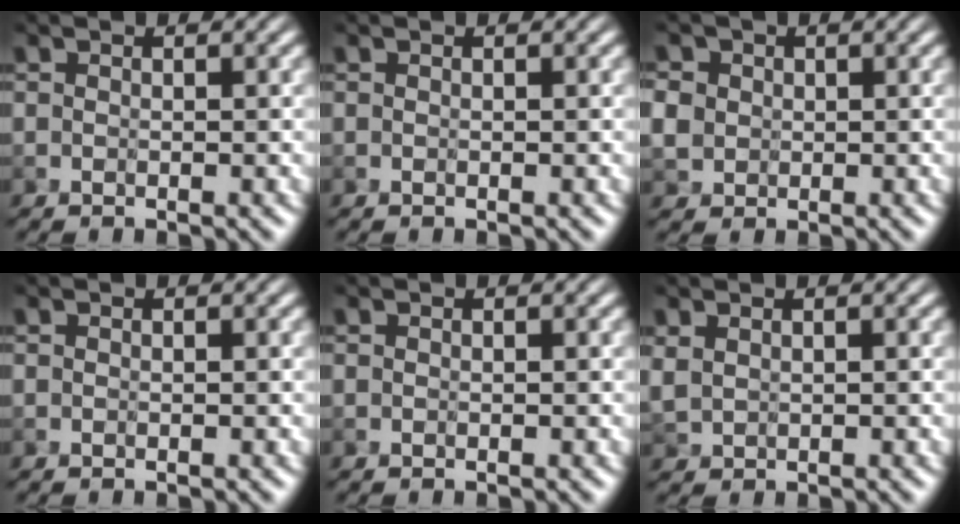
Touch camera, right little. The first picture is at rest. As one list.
[{"total": 0.0}, {"total": 3.2, "force": [0.6, 2.9, 1.3], "torque": [-0.053, 0.014, 0.017]}, {"total": 0.0}, {"total": 0.0}, {"total": 1.3, "force": [0.6, 0.9, 0.7], "torque": [-0.024, -0.002, 0.019]}]